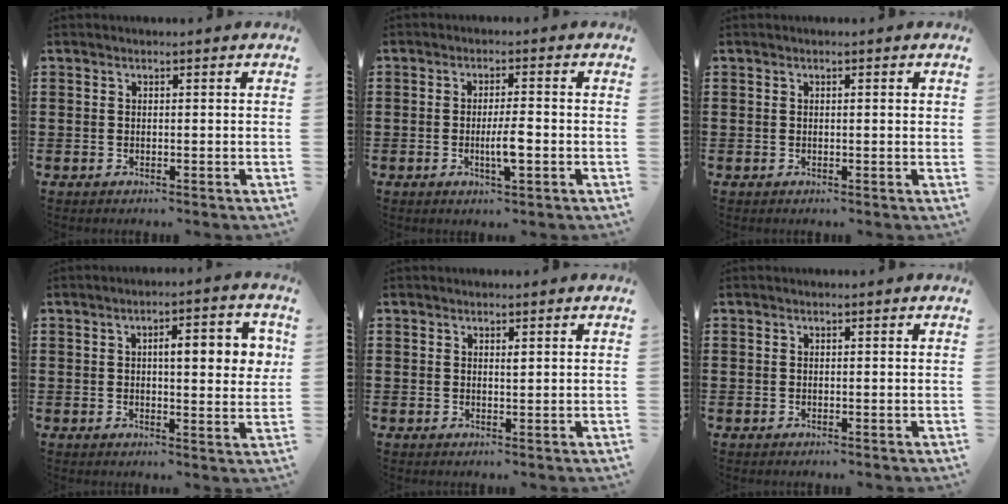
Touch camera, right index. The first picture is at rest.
{"total": 4.4, "force": [-1.0, 0.8, 4.2], "torque": [-0.080, -0.002, -0.020]}
{"total": 0.6, "force": [0.1, 0.0, 0.6], "torque": [-0.011, 0.000, 0.002]}
{"total": 6.3, "force": [1.3, 1.9, 5.8], "torque": [-0.088, -0.001, 0.013]}
{"total": 0.7, "force": [0.4, 0.2, 0.6], "torque": [-0.004, -0.002, 0.006]}
{"total": 0.0}